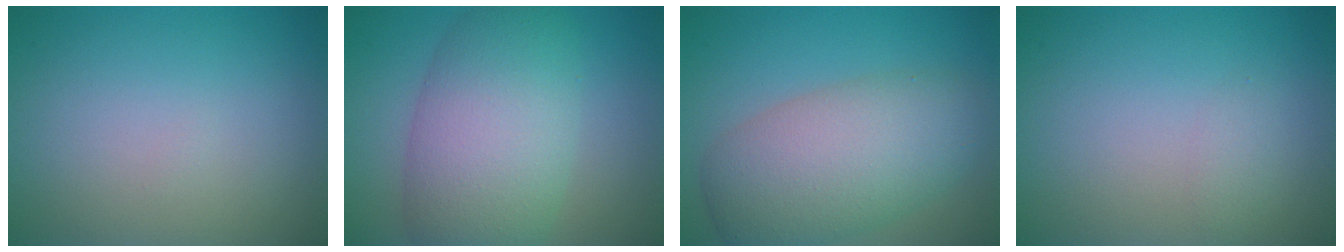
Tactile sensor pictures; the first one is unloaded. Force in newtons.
{"total": 9.1, "press": 9.1, "slide": 0.3}
{"total": 7.6, "press": 7.6, "slide": 0.1}
{"total": 0.8, "press": 0.8, "slide": 0.0}